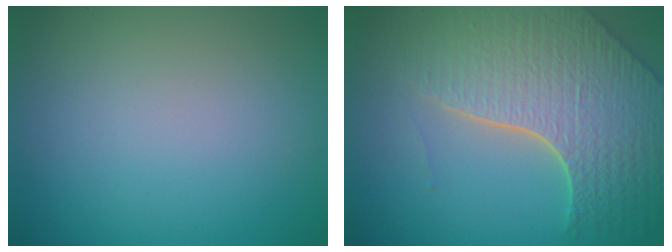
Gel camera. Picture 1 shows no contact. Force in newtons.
{"total": 7.6, "press": 5.6, "slide": 5.1}